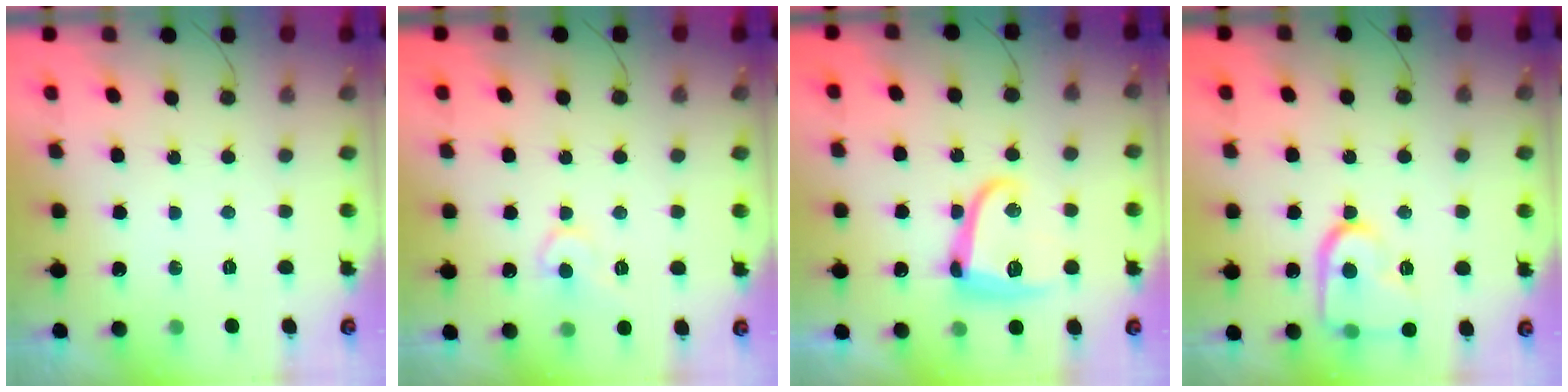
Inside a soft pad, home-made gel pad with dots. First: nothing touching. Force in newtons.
{"total": 8.2, "press": 8.1, "slide": 0.8}
{"total": 12.9, "press": 12.8, "slide": 0.6}
{"total": 15.2, "press": 15.1, "slide": 1.3}